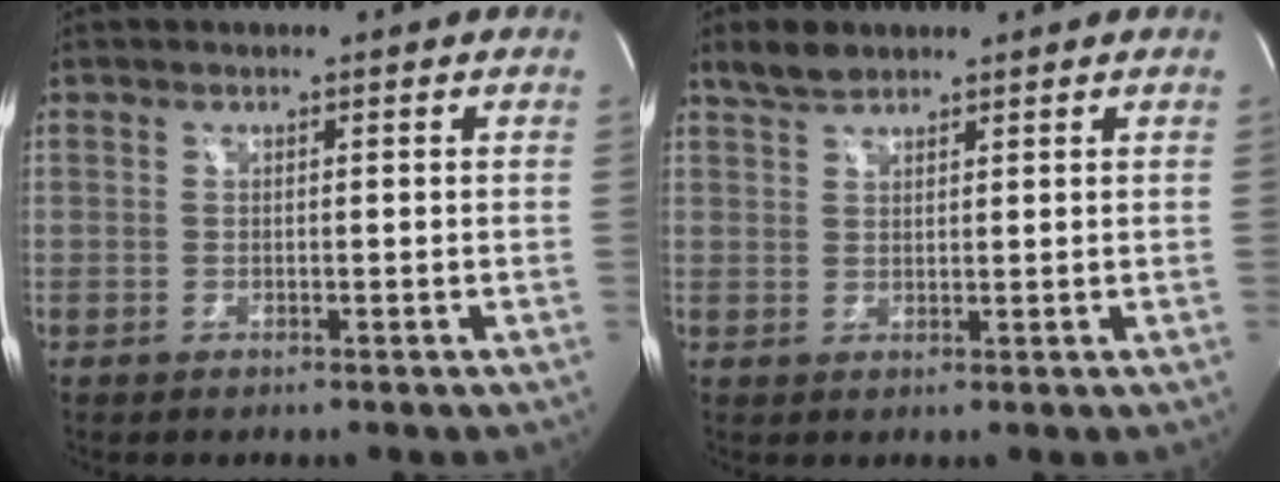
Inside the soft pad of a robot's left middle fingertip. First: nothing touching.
{"total": 3.2, "force": [2.7, 1.1, 1.2], "torque": [-0.031, 0.010, 0.055]}